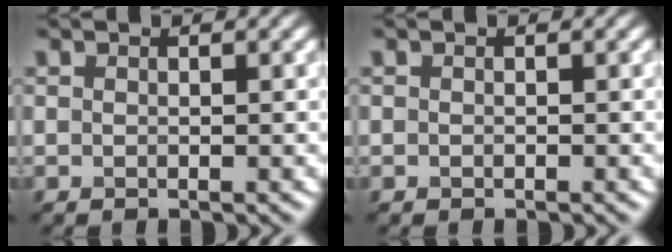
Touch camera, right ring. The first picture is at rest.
{"total": 0.0}